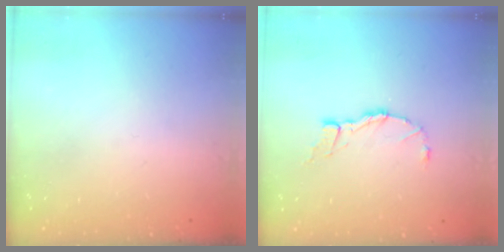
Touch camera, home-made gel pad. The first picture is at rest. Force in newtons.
{"total": 7.7, "press": 7.6, "slide": 0.8}